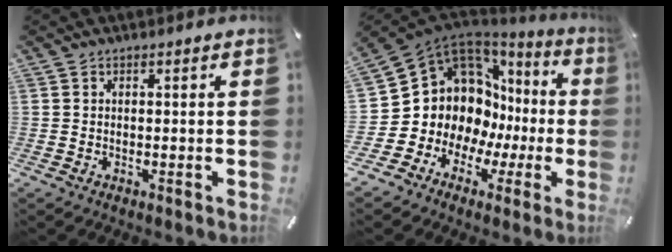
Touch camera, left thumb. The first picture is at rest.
{"total": 12.9, "force": [3.0, 11.5, 5.1], "torque": [-0.109, -0.061, 0.075]}